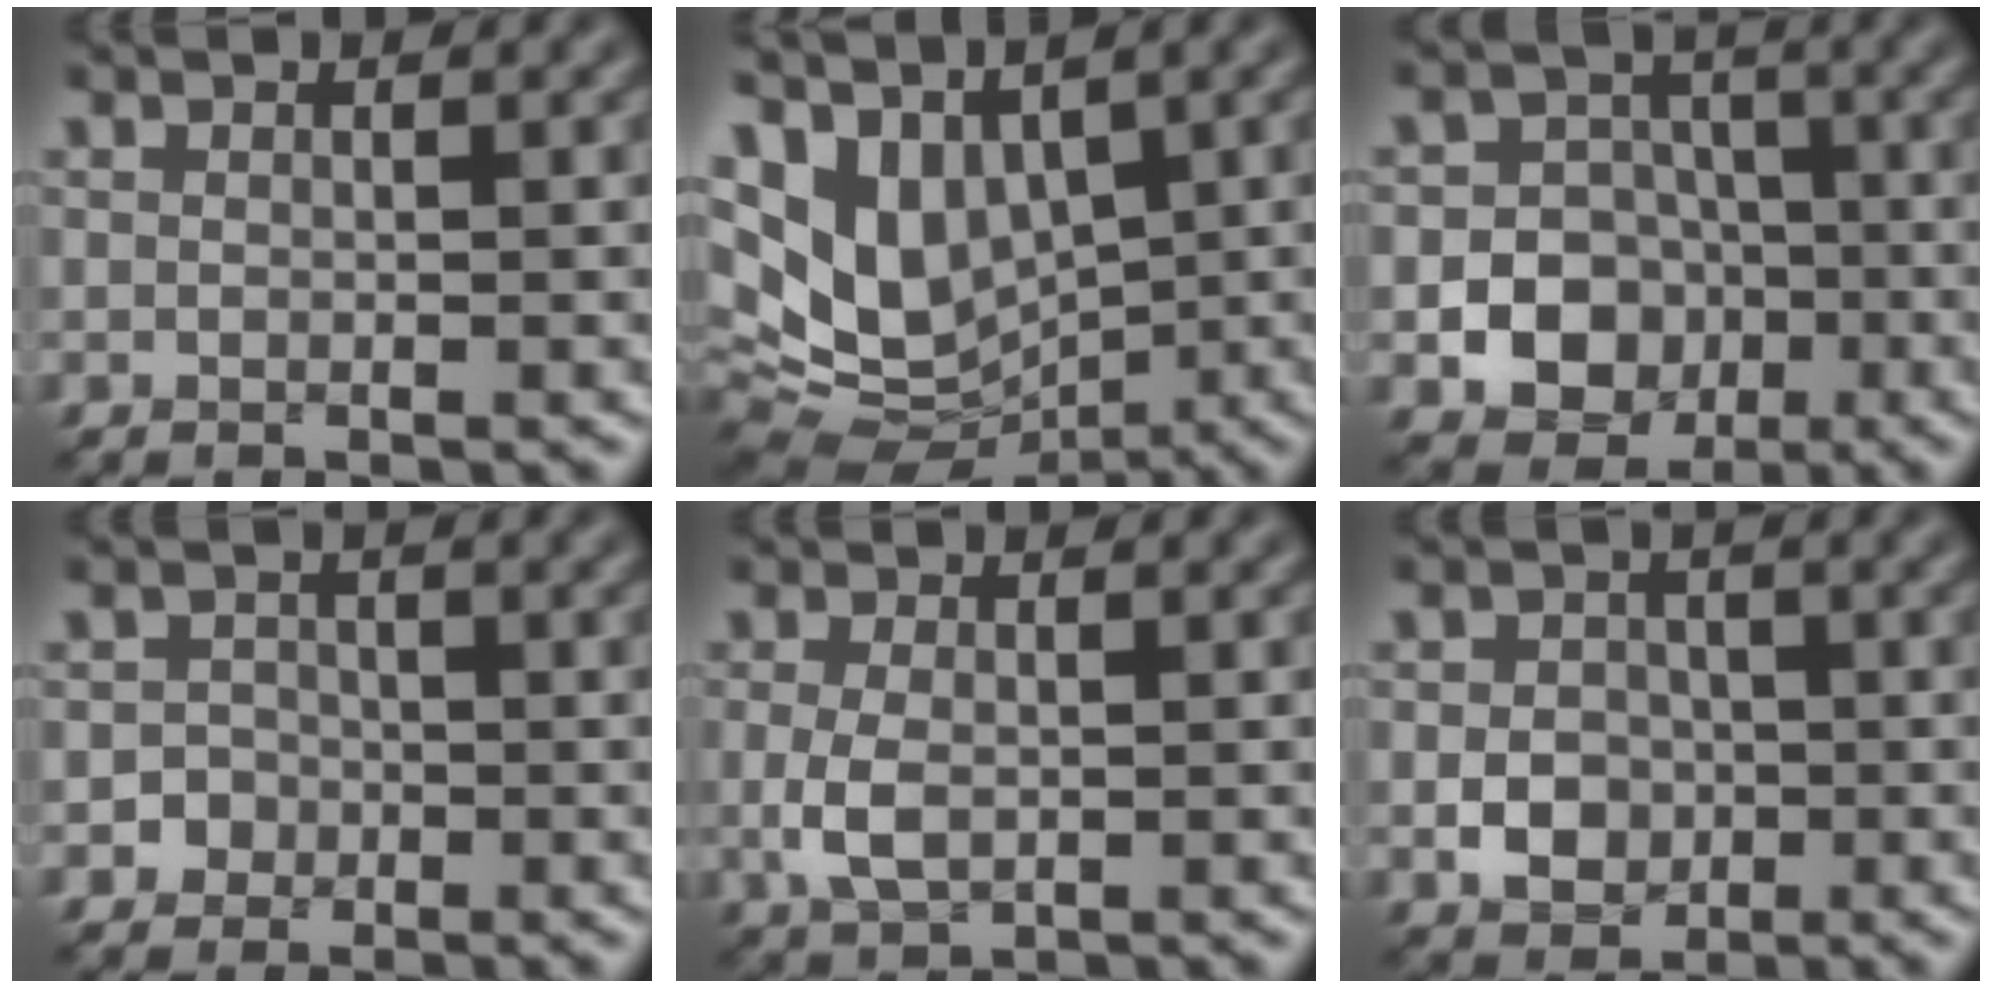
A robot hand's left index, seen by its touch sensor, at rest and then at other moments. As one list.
[{"total": 9.7, "force": [1.7, 6.7, 6.8], "torque": [-0.141, 0.007, 0.053]}, {"total": 11.3, "force": [-3.6, 10.1, 3.5], "torque": [-0.043, -0.025, -0.075]}, {"total": 2.1, "force": [-1.0, 1.8, 0.0], "torque": [0.024, 0.006, -0.024]}, {"total": 2.7, "force": [-0.4, 1.6, 2.2], "torque": [-0.056, -0.005, -0.006]}, {"total": 3.2, "force": [-0.9, 2.6, 1.6], "torque": [-0.022, -0.001, -0.019]}]